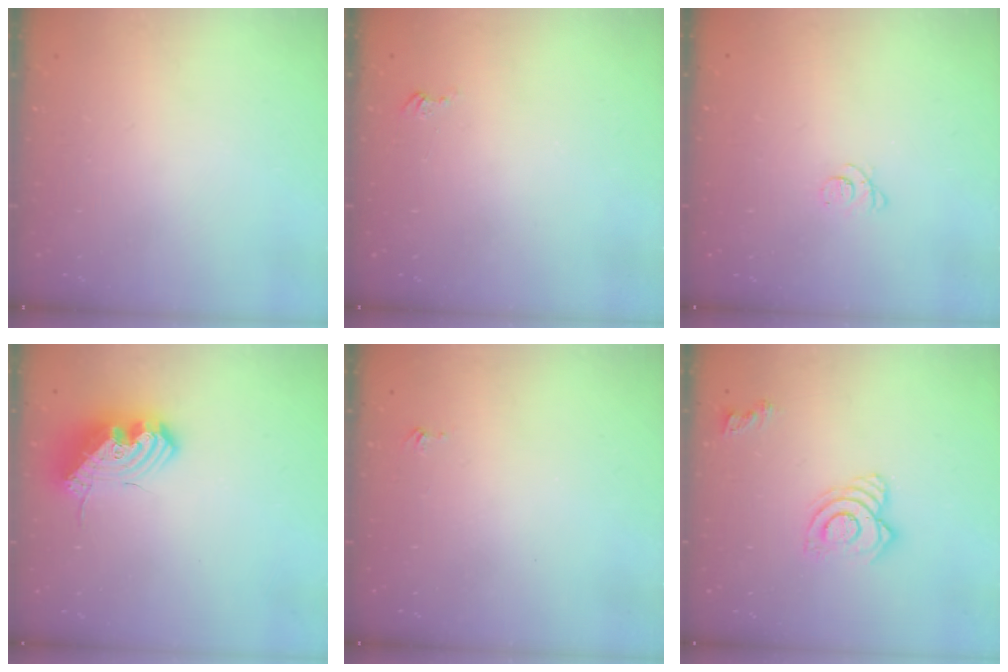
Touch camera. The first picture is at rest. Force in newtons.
{"total": 2.7, "press": 2.7, "slide": 0.3}
{"total": 2.5, "press": 2.5, "slide": 0.3}
{"total": 15.2, "press": 15.2, "slide": 0.3}
{"total": 3.1, "press": 3.1, "slide": 0.4}
{"total": 10.2, "press": 10.2, "slide": 1.2}